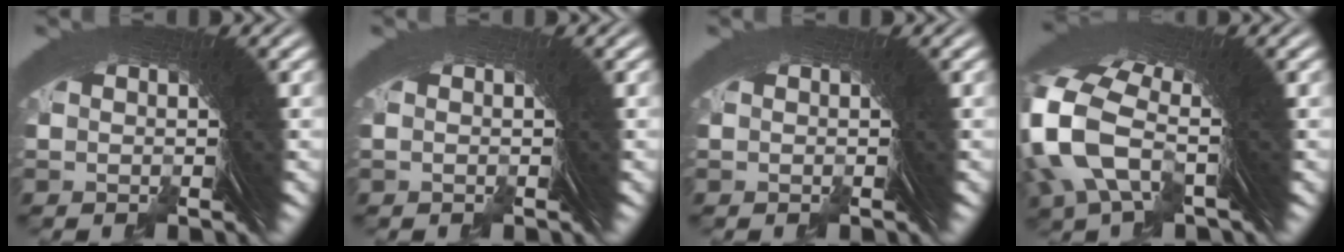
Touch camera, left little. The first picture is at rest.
{"total": 0.6, "force": [-0.4, -0.4, -0.2], "torque": [0.002, 0.002, -0.007]}
{"total": 0.0}
{"total": 5.0, "force": [1.0, 2.8, 4.0], "torque": [-0.124, -0.023, 0.028]}